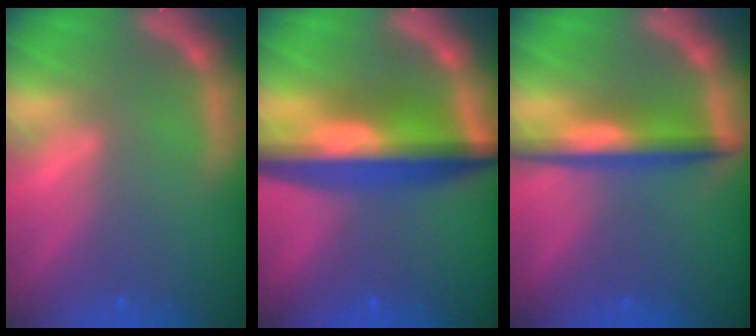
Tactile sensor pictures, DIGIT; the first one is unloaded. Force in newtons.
{"total": 9.6}
{"total": 5.0}